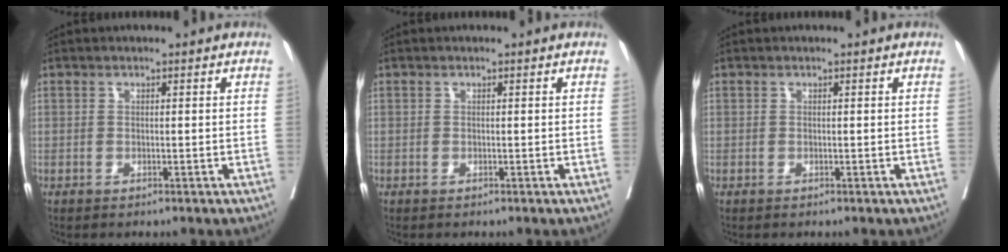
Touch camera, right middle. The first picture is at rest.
{"total": 0.0}
{"total": 0.0}